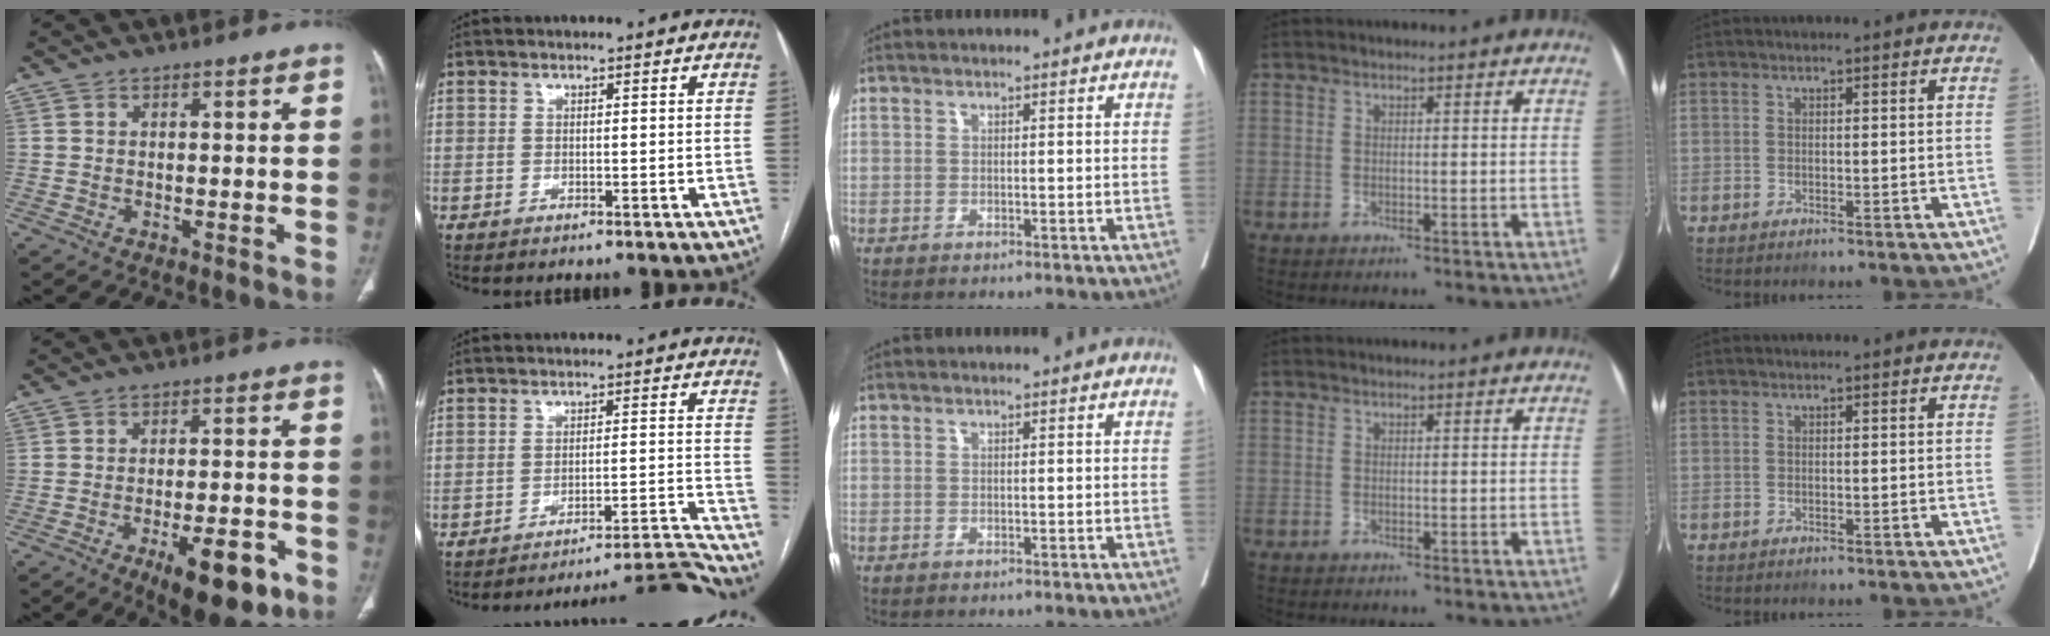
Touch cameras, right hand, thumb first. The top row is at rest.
{"thumb": {"total": 12.4, "force": [-6.1, 4.5, 9.8], "torque": [-0.124, 0.019, -0.079]}, "index": {"total": 14.2, "force": [-13.9, -2.6, 0.4], "torque": [0.021, 0.019, -0.186]}}